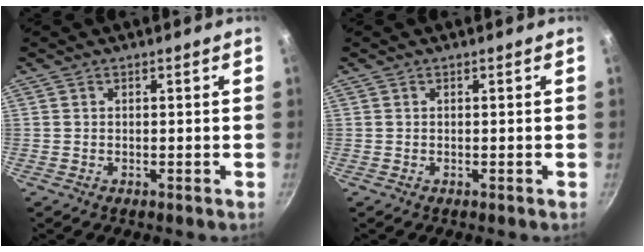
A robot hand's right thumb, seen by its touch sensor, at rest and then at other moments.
{"total": 0.0}